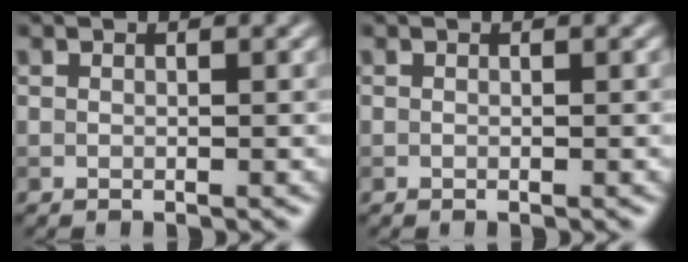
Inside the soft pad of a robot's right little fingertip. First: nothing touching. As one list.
[{"total": 0.0}]